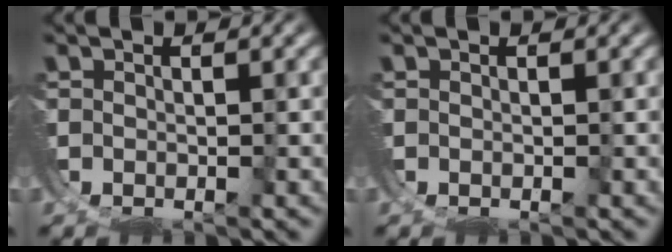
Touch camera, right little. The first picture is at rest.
{"total": 0.0}